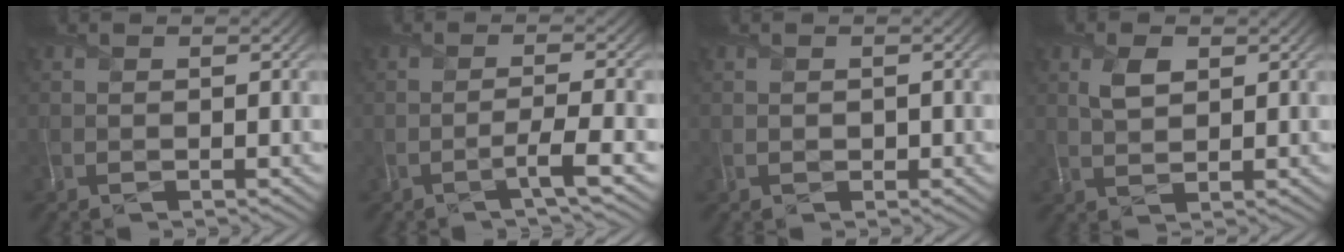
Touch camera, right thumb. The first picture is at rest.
{"total": 3.0, "force": [-1.4, 0.0, 2.7], "torque": [-0.042, 0.013, -0.040]}
{"total": 1.1, "force": [0.0, 0.9, 0.6], "torque": [-0.008, -0.002, 0.003]}
{"total": 2.7, "force": [1.7, 1.3, 1.8], "torque": [-0.041, 0.005, 0.033]}